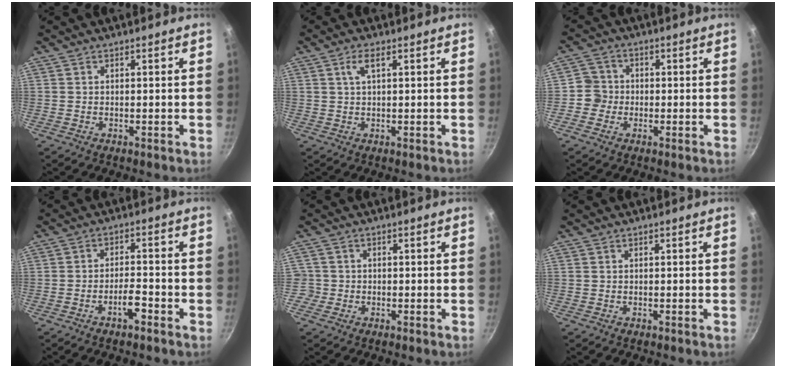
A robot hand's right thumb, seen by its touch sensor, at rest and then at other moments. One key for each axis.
{"total": 2.9, "fx": 1.2, "fy": 0.9, "fz": 2.5, "tx": -0.049, "ty": 0.003, "tz": 0.026}
{"total": 4.1, "fx": -0.7, "fy": 3.9, "fz": 0.7, "tx": 0.015, "ty": 0.012, "tz": -0.026}
{"total": 4.0, "fx": -2.4, "fy": 1.2, "fz": 3.0, "tx": -0.046, "ty": 0.026, "tz": -0.041}
{"total": 2.1, "fx": -0.5, "fy": 2.1, "fz": 0.1, "tx": 0.011, "ty": 0.013, "tz": -0.008}
{"total": 0.0}